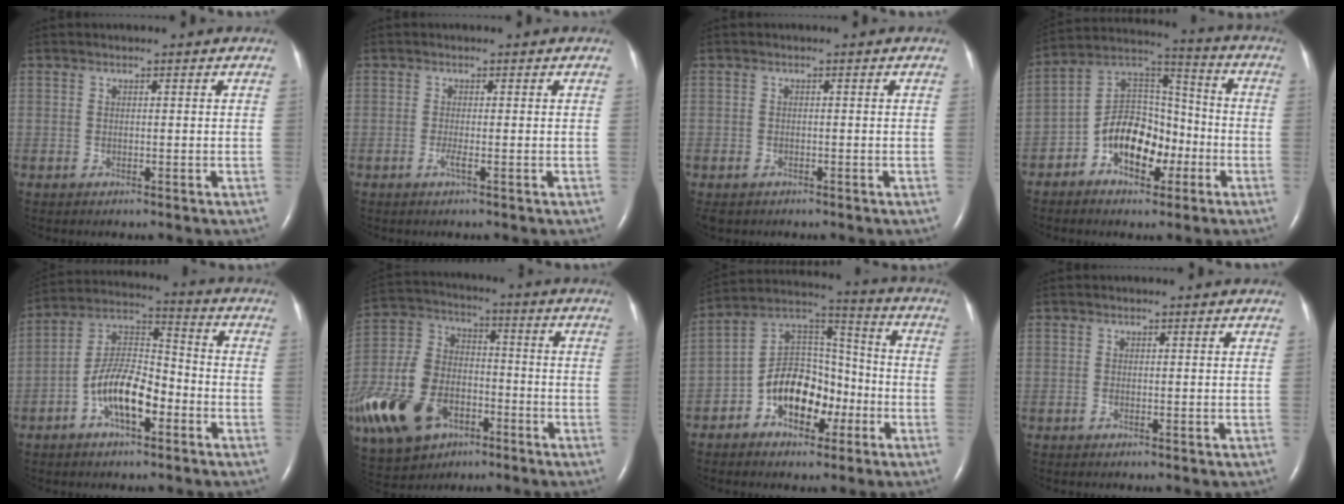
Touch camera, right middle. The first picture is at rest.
{"total": 1.1, "force": [-0.5, -0.1, 0.9], "torque": [-0.022, -0.001, -0.011]}
{"total": 2.5, "force": [-1.8, 1.5, 0.7], "torque": [-0.018, -0.003, -0.026]}
{"total": 11.7, "force": [-4.7, 6.9, 8.1], "torque": [-0.158, 0.036, -0.079]}
{"total": 10.7, "force": [-4.5, 4.6, 8.5], "torque": [-0.173, 0.024, -0.081]}
{"total": 29.3, "force": [-14.3, 19.2, 16.9], "torque": [-0.494, -0.020, -0.252]}
{"total": 11.8, "force": [-4.9, 7.3, 7.9], "torque": [-0.154, 0.039, -0.081]}
{"total": 0.0}